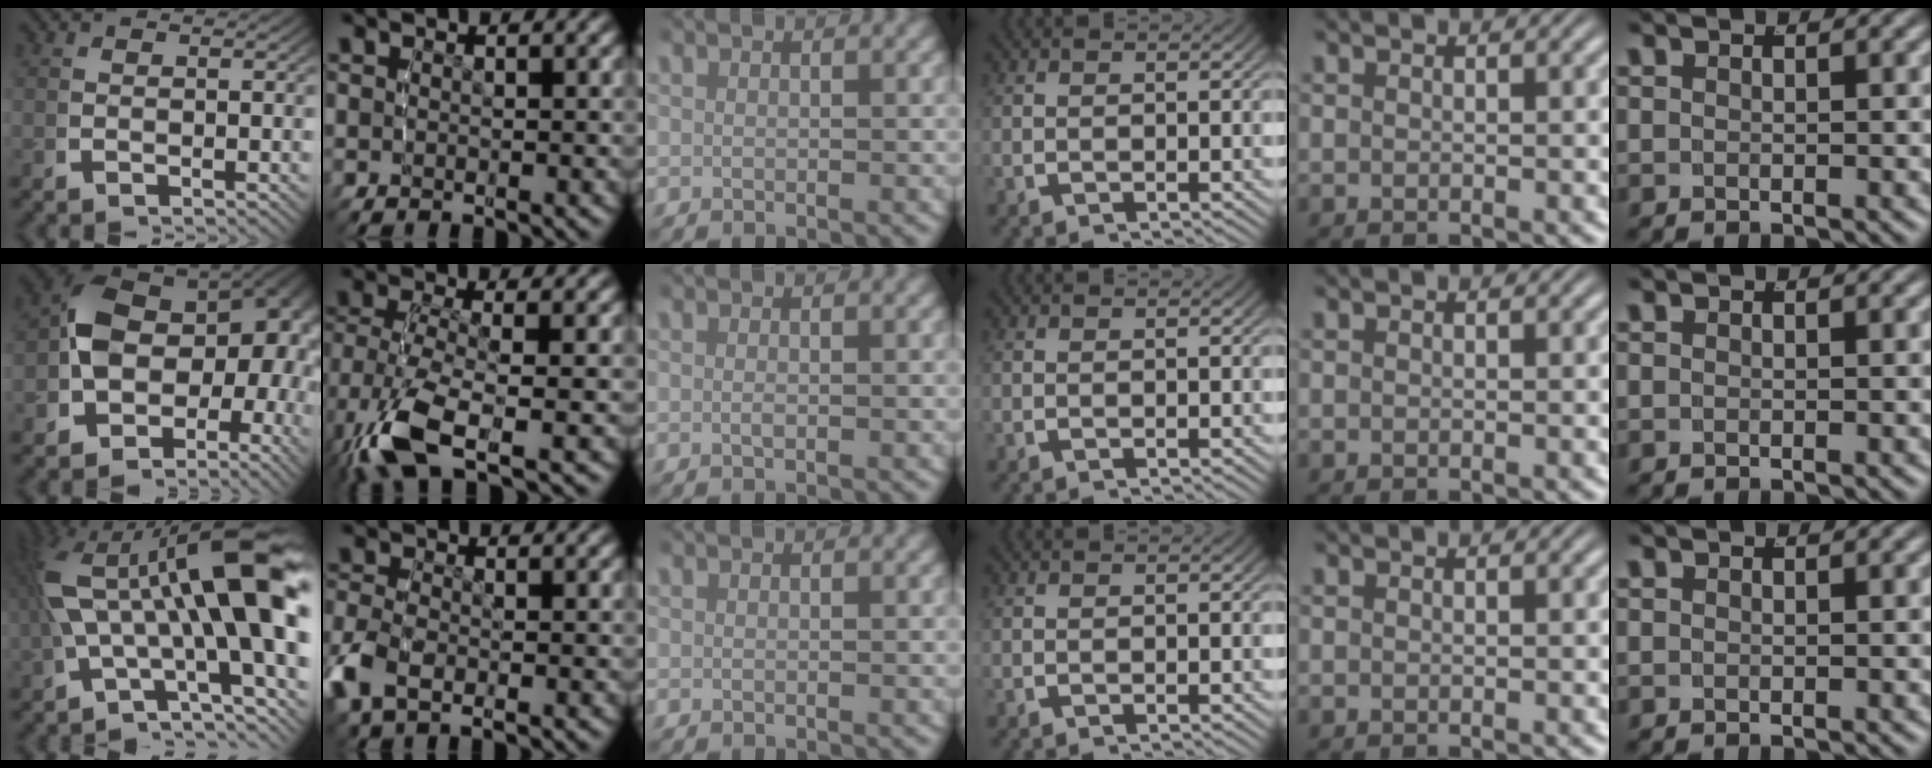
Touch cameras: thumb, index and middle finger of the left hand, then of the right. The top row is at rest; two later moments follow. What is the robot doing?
{"motion": "lift_and_place", "object": "button"}